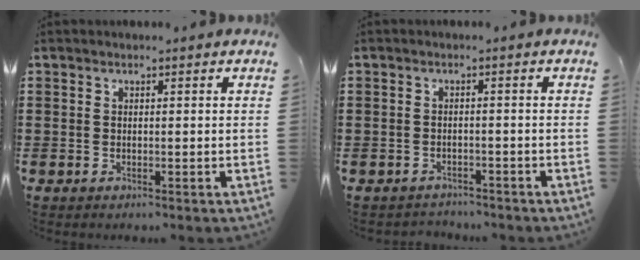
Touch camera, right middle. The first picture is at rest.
{"total": 1.8, "force": [-1.7, 0.5, -0.3], "torque": [0.000, 0.002, -0.040]}